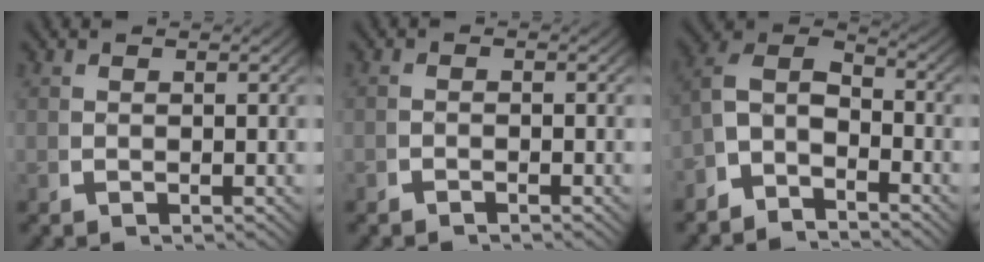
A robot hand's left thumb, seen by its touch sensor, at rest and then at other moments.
{"total": 0.9, "force": [-0.8, 0.3, 0.1], "torque": [0.000, -0.003, -0.017]}
{"total": 8.4, "force": [-0.6, 6.6, 5.1], "torque": [-0.095, -0.011, -0.032]}